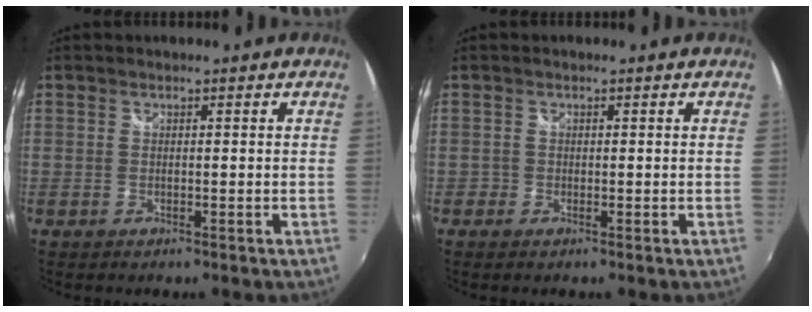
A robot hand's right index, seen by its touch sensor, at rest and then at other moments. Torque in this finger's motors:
{"motor_torque": [-0.96, -0.37, -1.05, -0.21]}